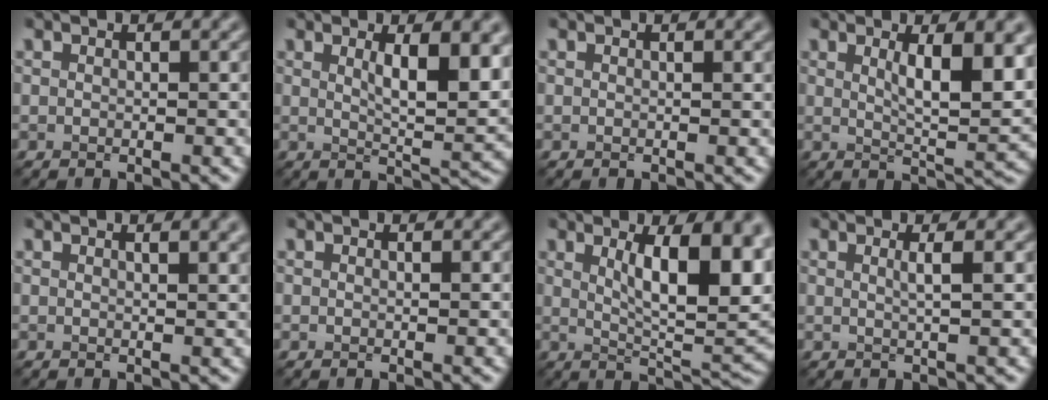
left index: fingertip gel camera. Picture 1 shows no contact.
{"total": 6.7, "force": [1.9, 1.8, 6.1], "torque": [-0.089, -0.009, 0.035]}
{"total": 0.6, "force": [0.3, 0.1, 0.5], "torque": [-0.004, 0.004, 0.004]}
{"total": 7.0, "force": [2.0, 1.9, 6.5], "torque": [-0.092, -0.009, 0.035]}
{"total": 2.7, "force": [1.5, 0.9, 2.0], "torque": [-0.014, 0.002, 0.015]}
{"total": 0.0}
{"total": 10.4, "force": [2.7, 3.3, 9.5], "torque": [-0.129, -0.006, 0.047]}
{"total": 1.5, "force": [0.4, 0.4, 1.4], "torque": [-0.018, 0.002, 0.001]}